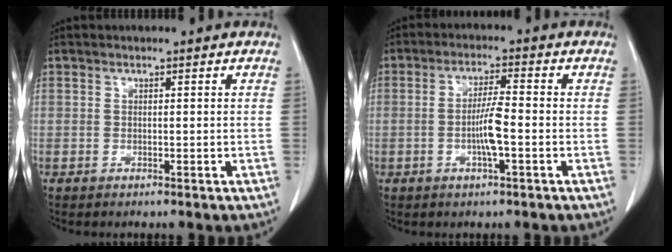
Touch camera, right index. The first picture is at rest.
{"total": 5.2, "force": [-1.2, 0.4, 5.1], "torque": [-0.100, 0.001, -0.019]}